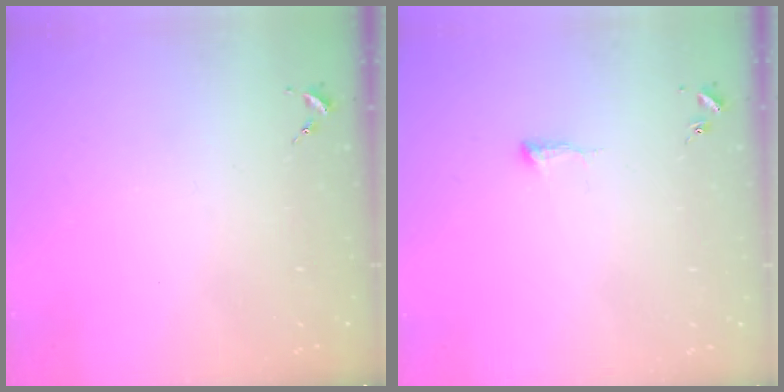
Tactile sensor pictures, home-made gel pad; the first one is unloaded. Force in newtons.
{"total": 6.0, "press": 6.0, "slide": 0.7}